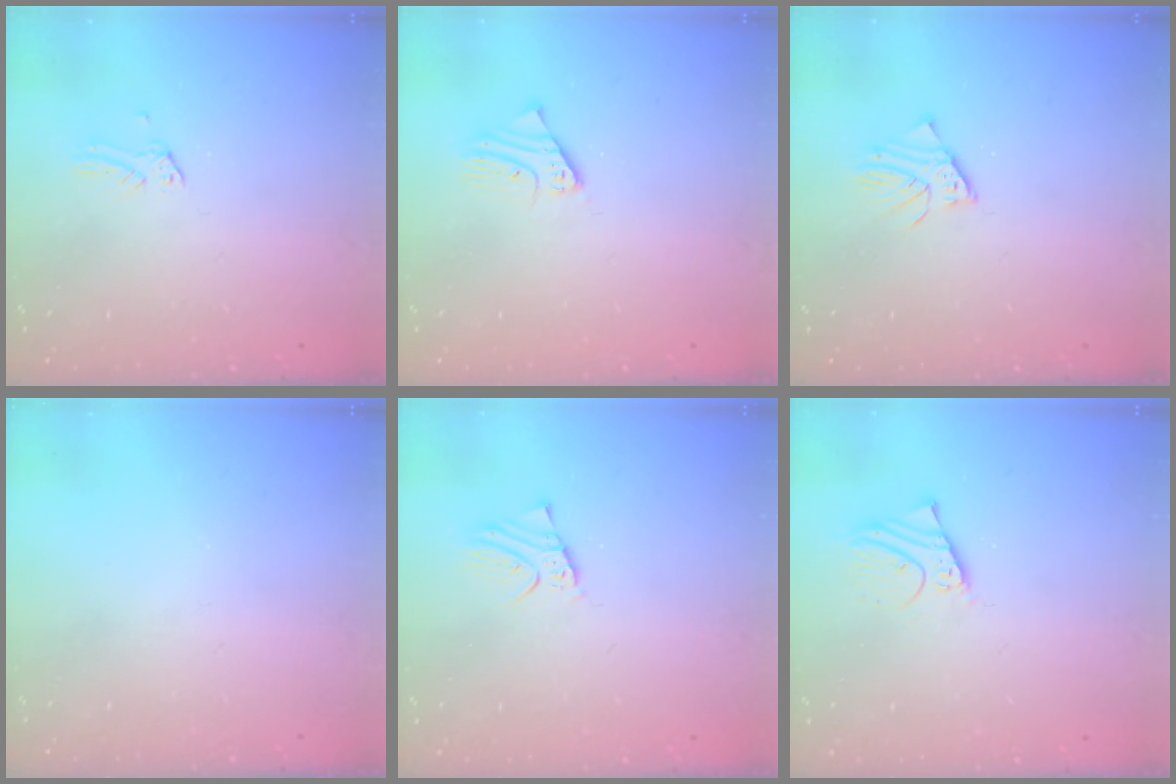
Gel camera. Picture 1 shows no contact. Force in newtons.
{"total": 2.5, "press": 2.5, "slide": 0.2}
{"total": 1.8, "press": 1.8, "slide": 0.2}
{"total": 0.0}
{"total": 2.0, "press": 2.0, "slide": 0.1}
{"total": 2.4, "press": 2.4, "slide": 0.1}